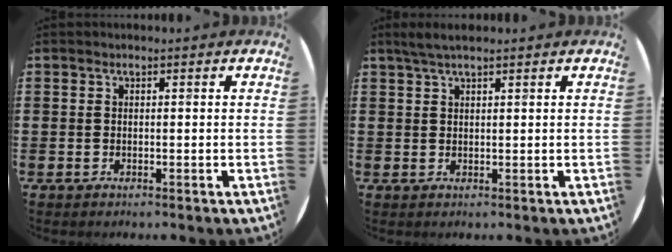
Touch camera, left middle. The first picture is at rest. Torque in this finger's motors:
{"motor_torque": [0.47, -0.41, 0.07, 0.02]}